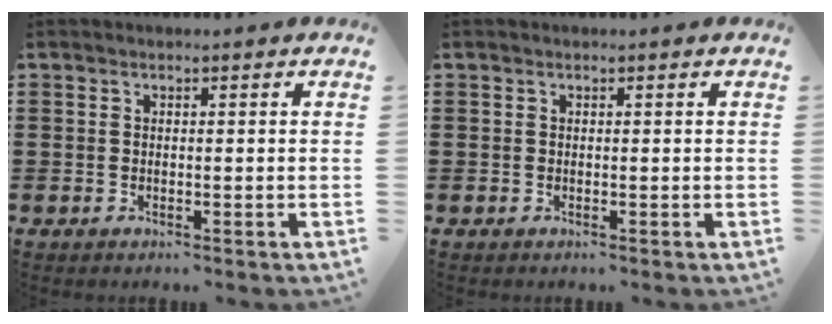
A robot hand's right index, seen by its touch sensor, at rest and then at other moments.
{"total": 0.0}